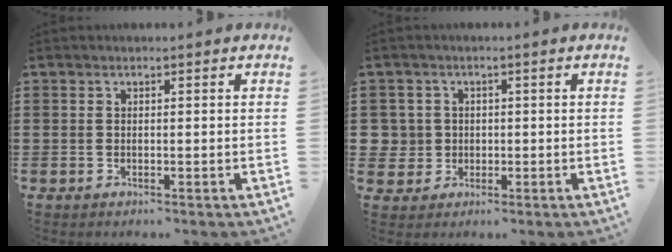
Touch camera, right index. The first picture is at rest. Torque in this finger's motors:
{"motor_torque": [1.07, 1.07, 0.15, 0.01]}